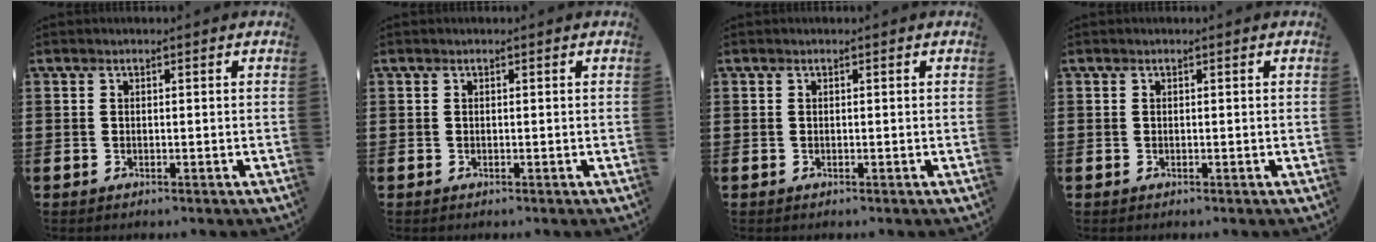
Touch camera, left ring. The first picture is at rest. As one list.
[{"total": 0.0}, {"total": 0.0}, {"total": 0.0}]